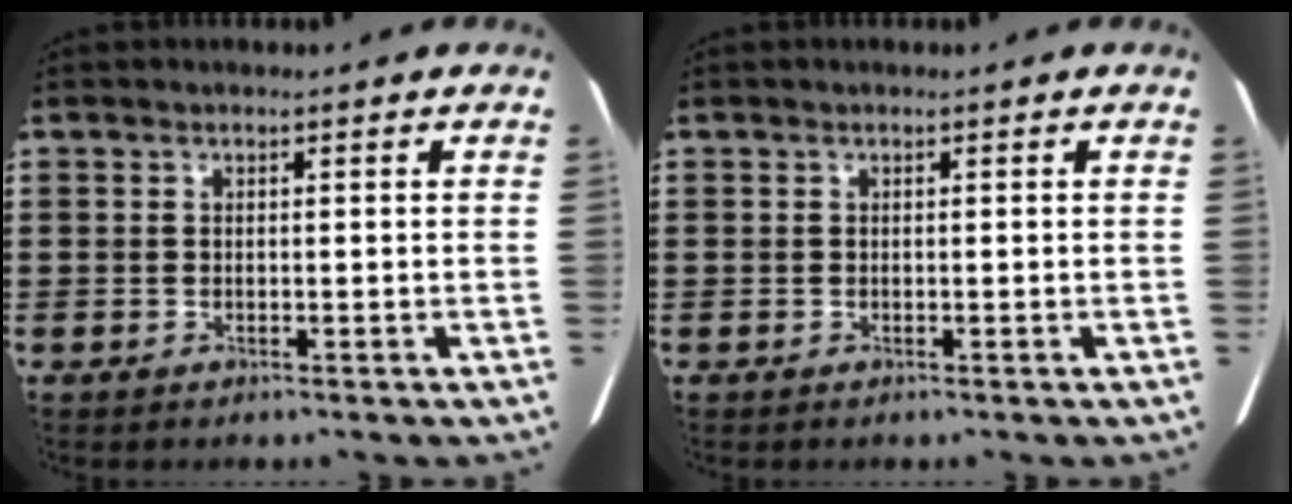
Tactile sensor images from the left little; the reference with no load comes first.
{"total": 0.0}